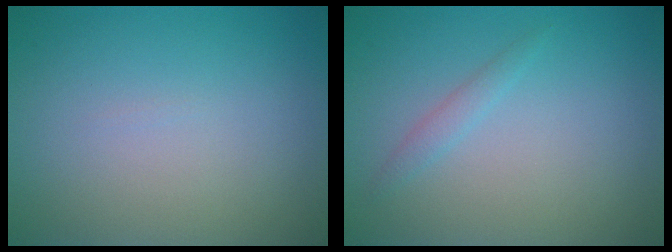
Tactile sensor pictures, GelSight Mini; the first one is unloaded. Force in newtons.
{"total": 1.0, "press": 1.0, "slide": 0.1}